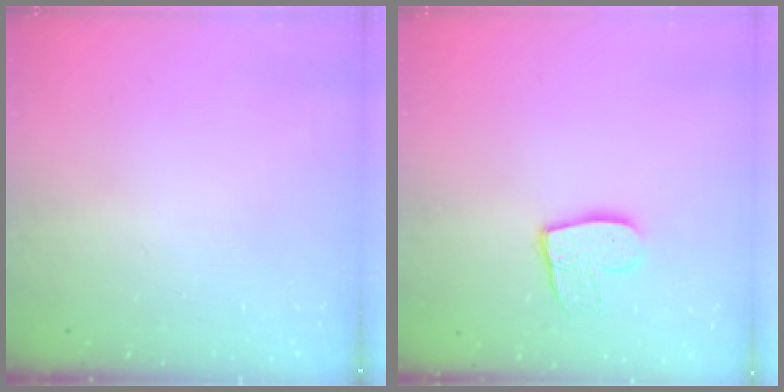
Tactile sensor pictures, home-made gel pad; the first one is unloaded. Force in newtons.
{"total": 10.0, "press": 9.9, "slide": 0.7}